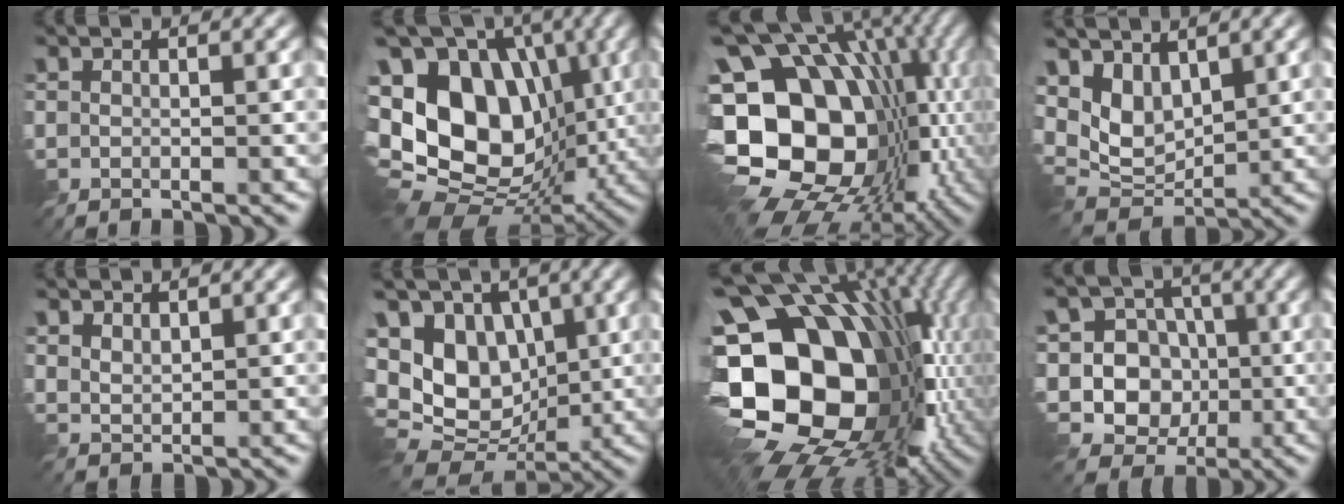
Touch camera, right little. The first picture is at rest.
{"total": 18.2, "force": [0.3, 13.1, 12.6], "torque": [-0.247, 0.014, 0.014]}
{"total": 21.4, "force": [-4.6, 15.4, 14.1], "torque": [-0.246, 0.016, -0.075]}
{"total": 5.7, "force": [2.8, 3.3, 3.8], "torque": [-0.084, -0.004, 0.042]}
{"total": 1.8, "force": [1.3, 0.9, 0.9], "torque": [-0.021, 0.001, 0.028]}
{"total": 11.4, "force": [0.9, 8.5, 7.4], "torque": [-0.165, 0.008, 0.017]}
{"total": 21.0, "force": [-1.7, 15.3, 14.4], "torque": [-0.276, -0.011, -0.016]}
{"total": 10.5, "force": [-0.9, 9.8, 3.7], "torque": [-0.097, 0.036, -0.050]}